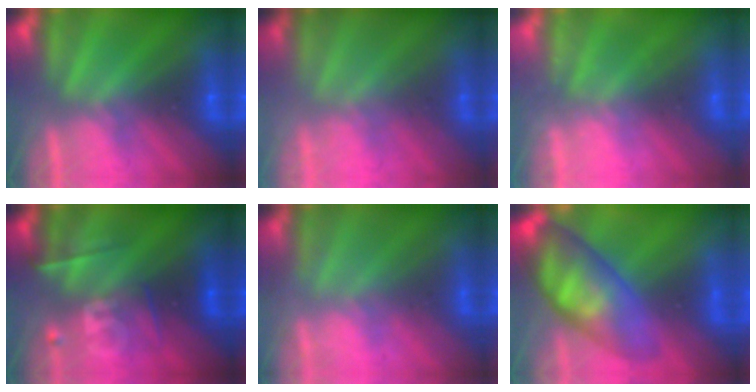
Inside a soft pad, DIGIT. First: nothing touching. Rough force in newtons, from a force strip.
{"total": 1.6}
{"total": 2.2}
{"total": 2.3}
{"total": 2.9}
{"total": 7.7}